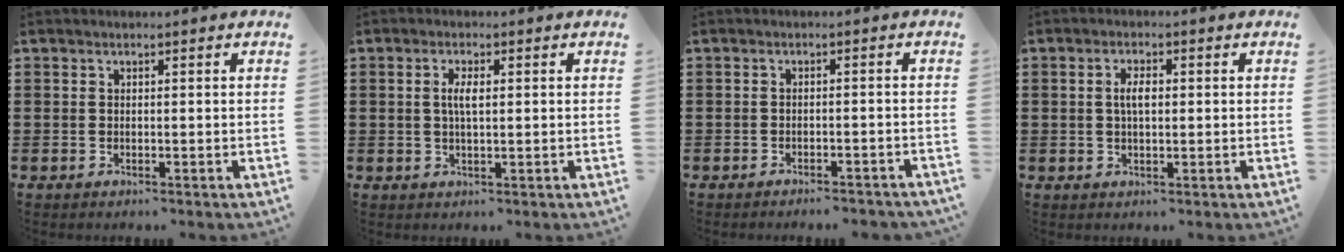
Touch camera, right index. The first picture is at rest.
{"total": 2.9, "force": [0.4, 0.9, 2.7], "torque": [-0.054, 0.003, 0.004]}
{"total": 1.8, "force": [-1.8, 0.0, 0.4], "torque": [-0.011, 0.001, -0.036]}
{"total": 3.0, "force": [0.3, 1.2, 2.8], "torque": [-0.055, 0.005, 0.003]}